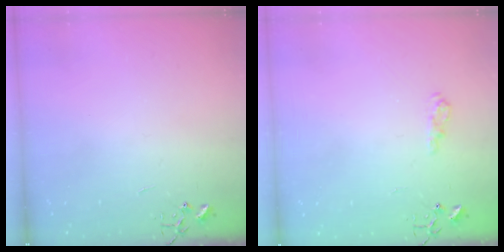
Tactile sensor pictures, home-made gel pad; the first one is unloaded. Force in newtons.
{"total": 9.8, "press": 9.7, "slide": 1.0}